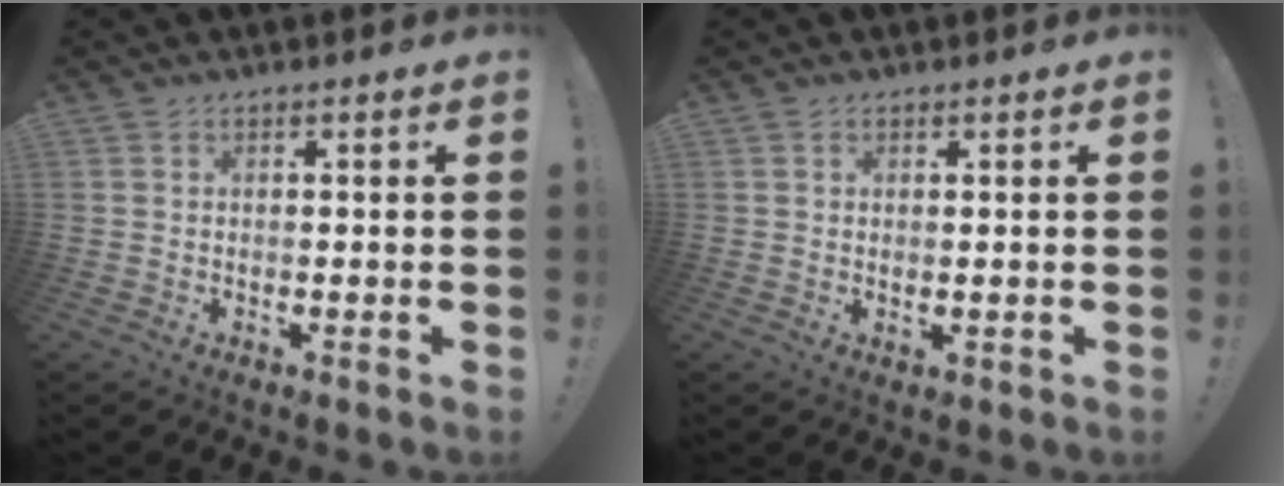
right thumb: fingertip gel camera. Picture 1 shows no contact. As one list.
[{"total": 0.9, "force": [0.7, 0.4, 0.5], "torque": [0.000, -0.006, 0.010]}]